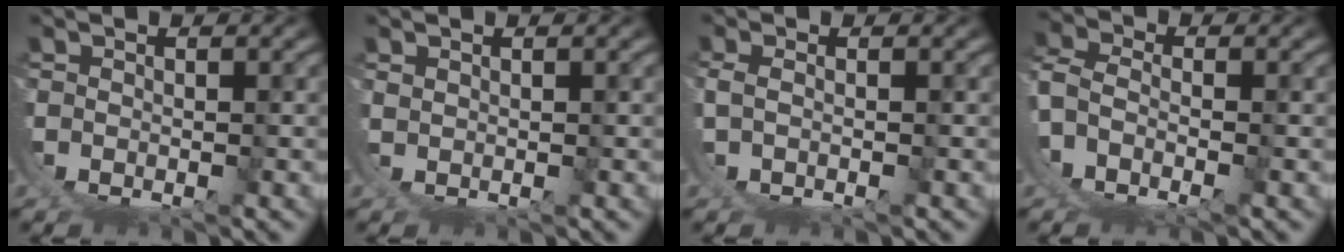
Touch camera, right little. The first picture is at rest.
{"total": 1.7, "force": [1.1, -1.4, 0.0], "torque": [0.007, 0.003, 0.027]}
{"total": 1.6, "force": [0.3, -1.2, 1.0], "torque": [-0.021, 0.000, 0.010]}
{"total": 4.6, "force": [-1.6, 2.7, 3.3], "torque": [-0.077, -0.018, -0.026]}